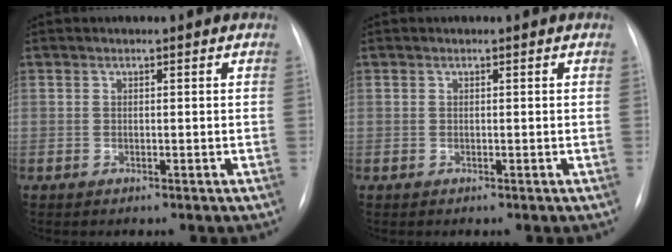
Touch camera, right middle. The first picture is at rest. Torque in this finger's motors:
{"motor_torque": [0.00, 0.00, 0.00, 0.00]}